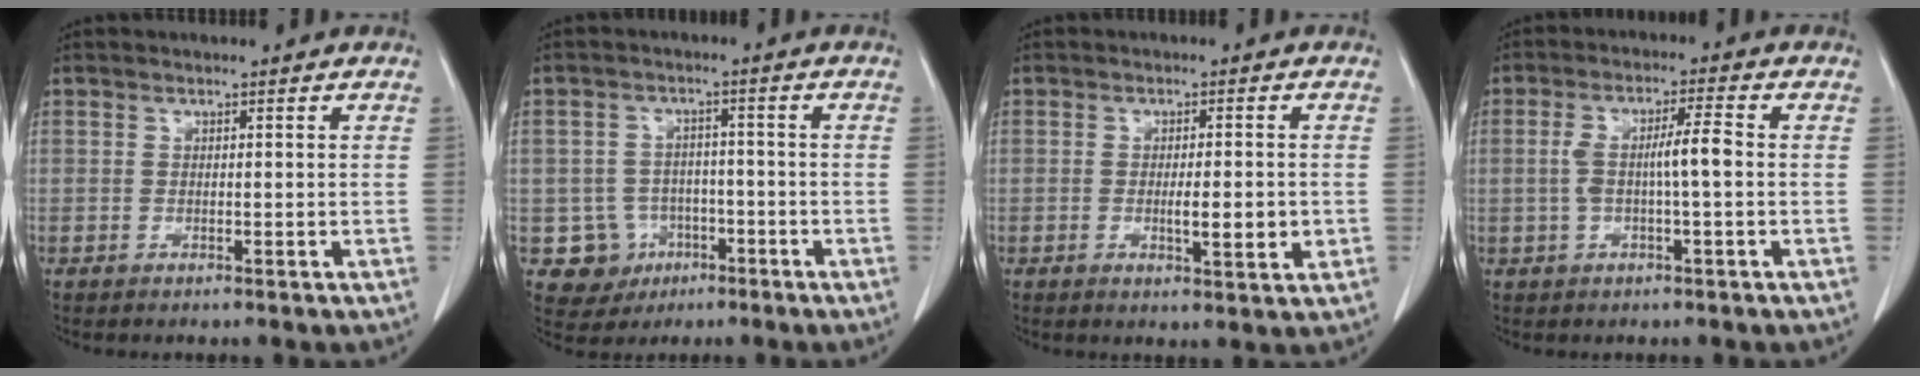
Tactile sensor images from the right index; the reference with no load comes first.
{"total": 7.0, "force": [-2.1, 6.6, 0.9], "torque": [-0.014, 0.010, -0.025]}
{"total": 5.0, "force": [-0.8, 0.9, 4.9], "torque": [-0.077, -0.007, -0.009]}
{"total": 5.9, "force": [-0.1, 0.6, 5.9], "torque": [-0.116, 0.014, -0.002]}